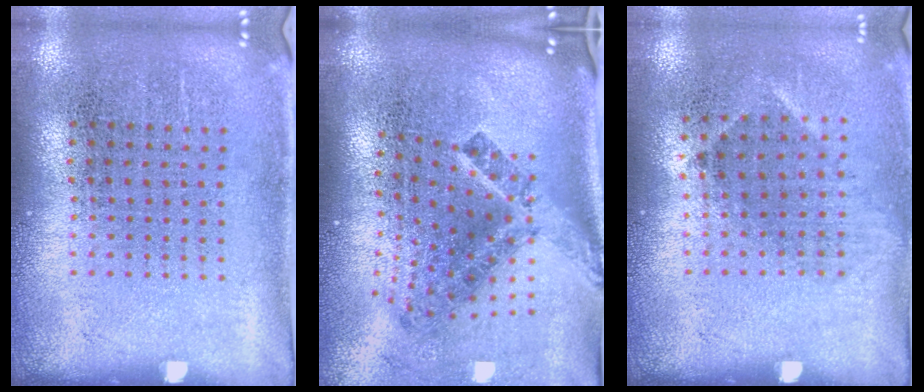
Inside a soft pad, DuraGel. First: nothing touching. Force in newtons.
{"total": 3.0, "press": 1.7, "slide": 2.4}
{"total": 1.1, "press": 0.9, "slide": 0.7}